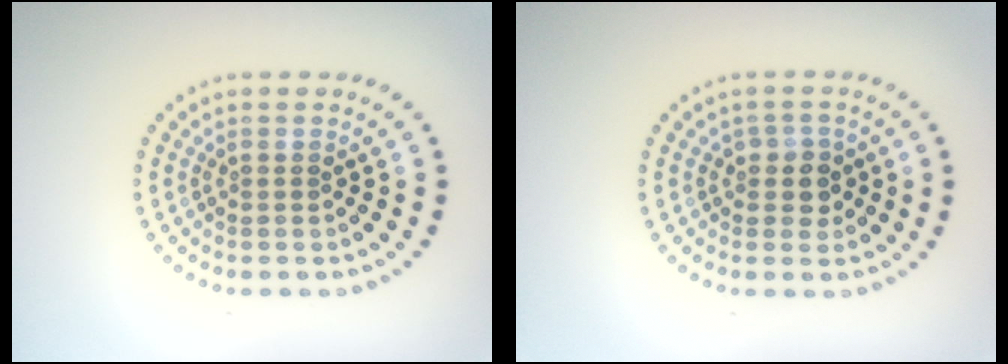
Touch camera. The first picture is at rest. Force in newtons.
{"total": 1.8, "press": 1.7, "slide": 0.8}